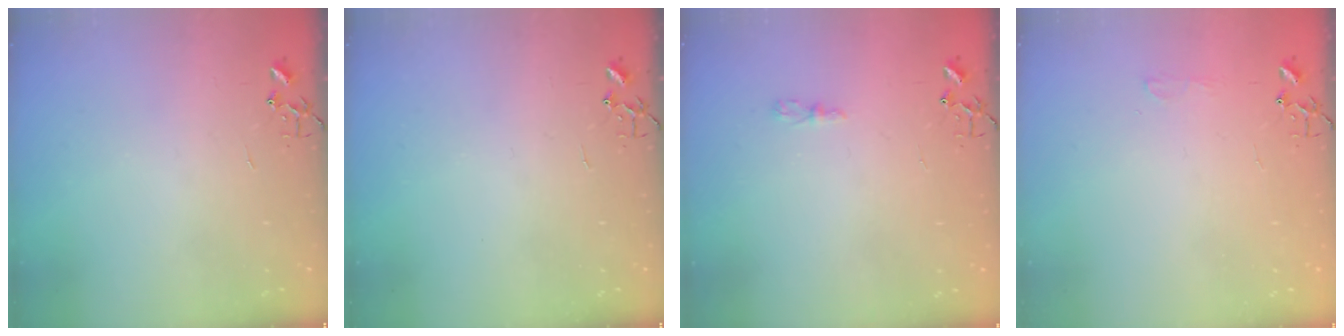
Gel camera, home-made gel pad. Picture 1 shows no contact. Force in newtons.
{"total": 0.0}
{"total": 3.5, "press": 3.5, "slide": 0.5}
{"total": 4.7, "press": 4.6, "slide": 0.7}